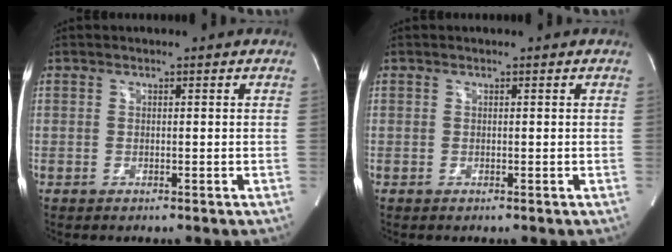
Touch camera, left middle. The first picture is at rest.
{"total": 0.0}